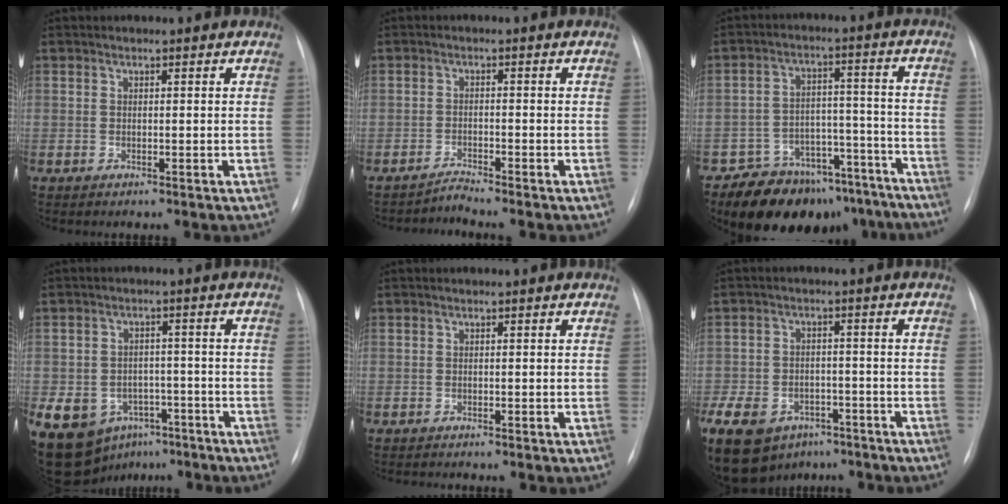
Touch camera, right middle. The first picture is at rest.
{"total": 2.1, "force": [-1.9, -0.9, -0.6], "torque": [0.014, -0.014, -0.032]}
{"total": 16.0, "force": [-13.3, 7.7, 4.3], "torque": [-0.041, 0.047, -0.181]}
{"total": 17.5, "force": [-9.2, 13.0, 7.1], "torque": [-0.170, 0.014, -0.121]}
{"total": 1.0, "force": [-1.0, -0.2, 0.1], "torque": [-0.004, -0.006, -0.012]}
{"total": 31.7, "force": [-17.0, 23.1, 13.5], "torque": [-0.431, -0.022, -0.243]}